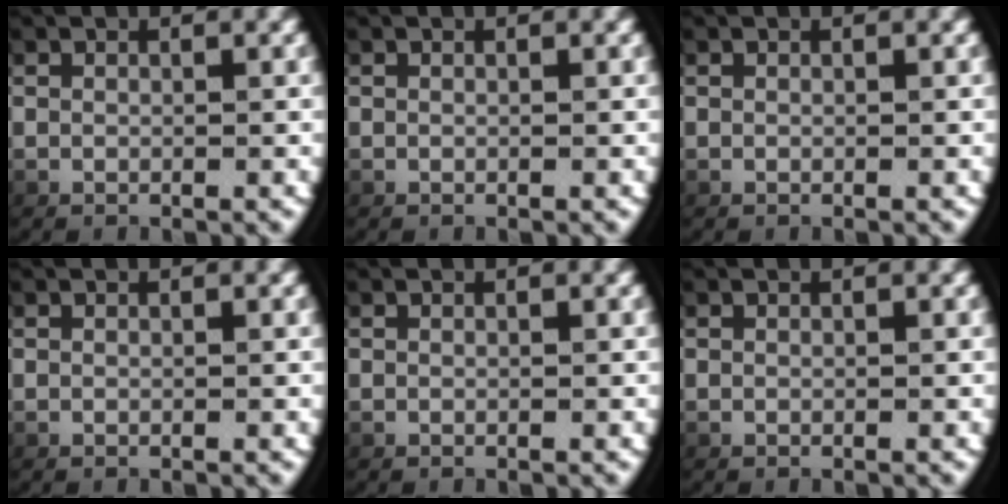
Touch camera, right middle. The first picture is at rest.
{"total": 0.0}
{"total": 0.0}
{"total": 0.0}
{"total": 0.0}
{"total": 0.0}